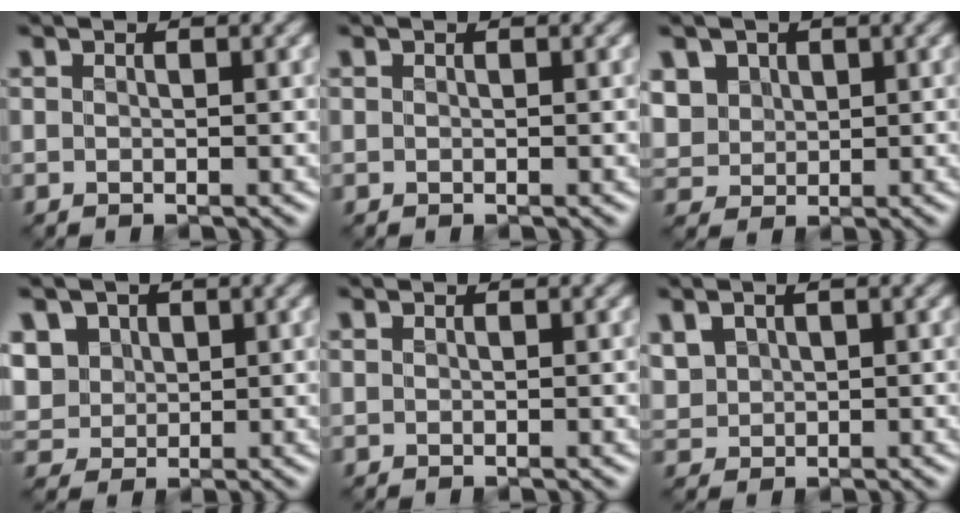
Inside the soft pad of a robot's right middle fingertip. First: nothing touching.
{"total": 0.0}
{"total": 5.4, "force": [2.1, 4.4, 2.2], "torque": [-0.079, 0.009, 0.041]}
{"total": 6.3, "force": [2.3, 5.2, 2.7], "torque": [-0.078, 0.011, 0.035]}
{"total": 0.0}
{"total": 2.9, "force": [0.9, 2.2, 1.6], "torque": [-0.046, 0.002, 0.024]}